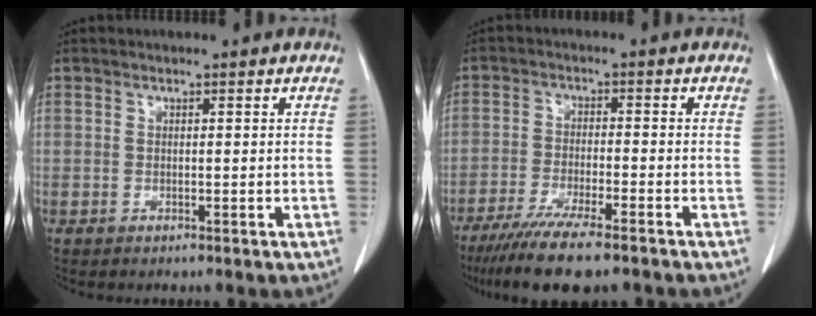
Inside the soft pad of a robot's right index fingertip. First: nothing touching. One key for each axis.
{"total": 10.9, "fx": -8.5, "fy": 0.8, "fz": 6.8, "tx": -0.109, "ty": -0.026, "tz": -0.137}